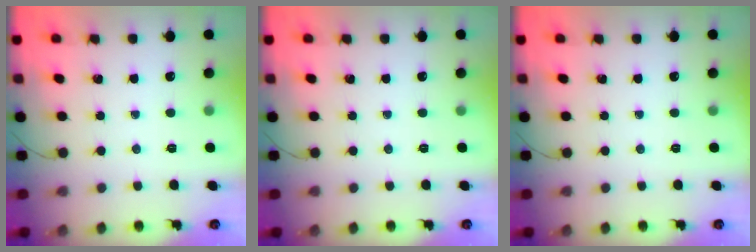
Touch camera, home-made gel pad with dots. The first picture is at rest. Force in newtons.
{"total": 0.0}
{"total": 0.0}